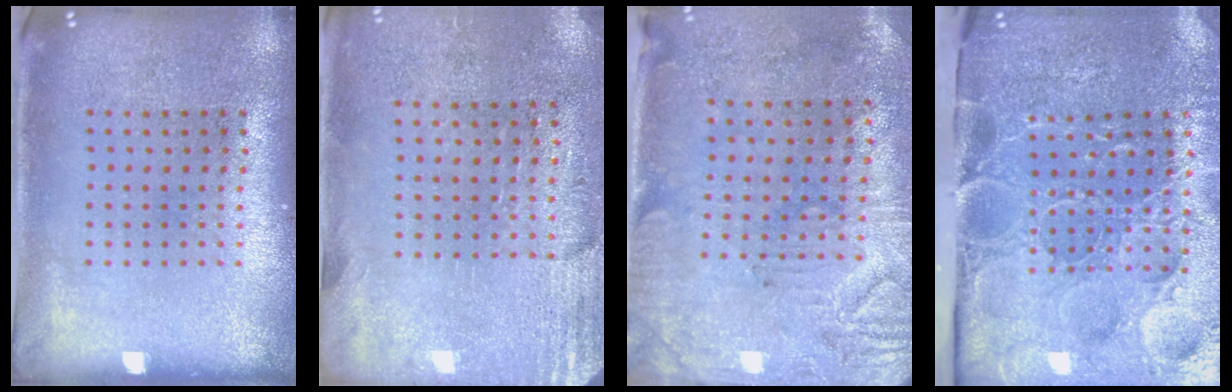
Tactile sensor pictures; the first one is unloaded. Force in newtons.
{"total": 2.8, "press": 2.5, "slide": 1.4}
{"total": 3.1, "press": 2.6, "slide": 1.6}
{"total": 5.2, "press": 4.2, "slide": 3.0}